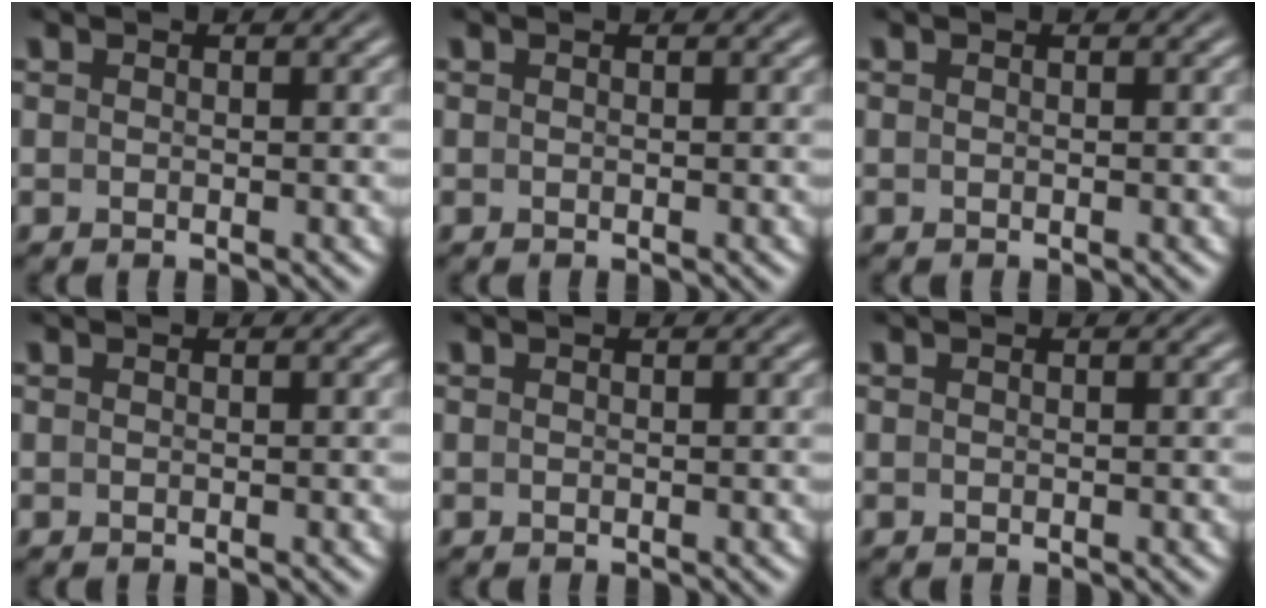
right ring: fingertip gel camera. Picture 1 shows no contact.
{"total": 0.0}
{"total": 0.0}
{"total": 0.0}
{"total": 0.0}
{"total": 0.0}